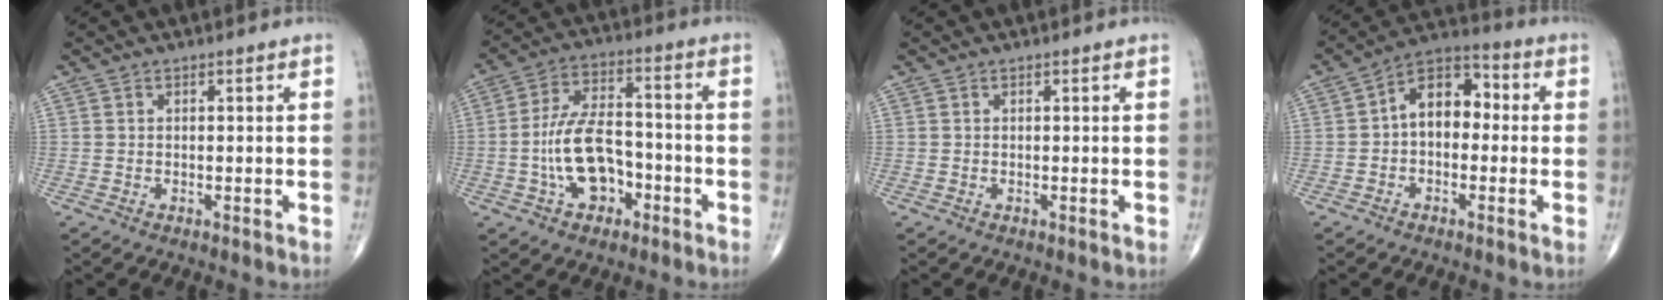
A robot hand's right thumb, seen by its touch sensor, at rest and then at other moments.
{"total": 12.2, "force": [-3.5, 7.1, 9.3], "torque": [-0.157, 0.038, -0.065]}
{"total": 0.0}
{"total": 10.0, "force": [0.0, 6.7, 7.5], "torque": [-0.090, 0.037, -0.019]}